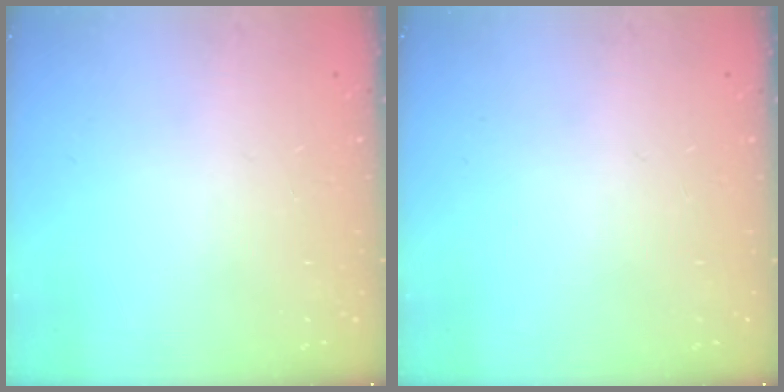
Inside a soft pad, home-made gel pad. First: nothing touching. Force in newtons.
{"total": 0.0}